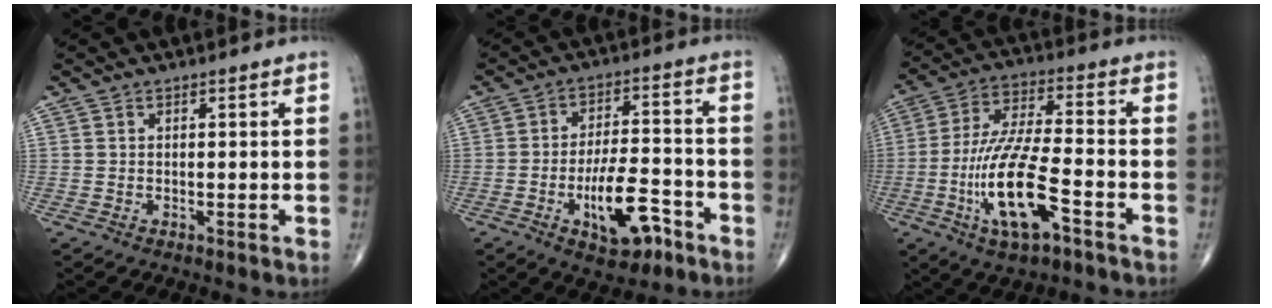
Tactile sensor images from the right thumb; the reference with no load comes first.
{"total": 11.6, "force": [-5.4, 5.0, 9.0], "torque": [-0.134, 0.033, -0.082]}
{"total": 16.0, "force": [-6.0, 4.9, 14.1], "torque": [-0.285, 0.030, -0.104]}